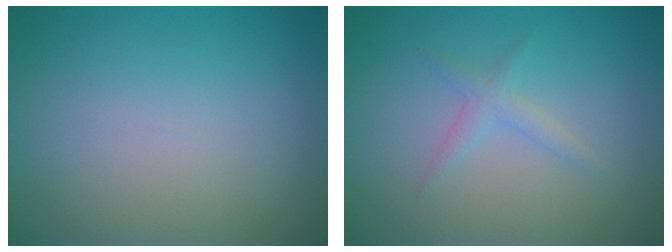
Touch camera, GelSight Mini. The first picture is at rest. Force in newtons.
{"total": 1.3, "press": 1.3, "slide": 0.0}